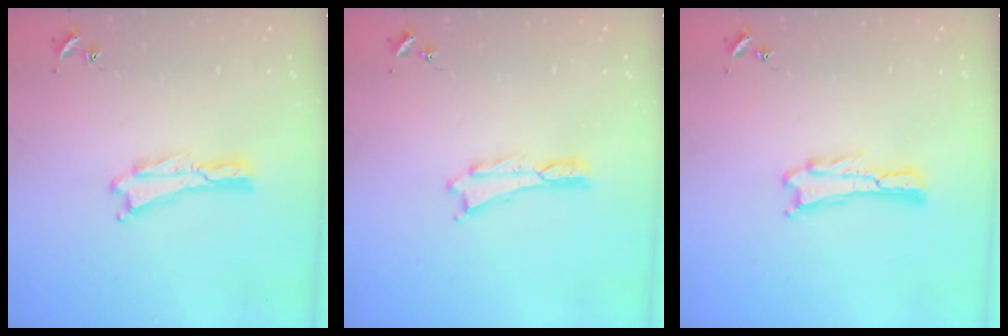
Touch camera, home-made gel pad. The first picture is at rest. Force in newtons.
{"total": 0.0}
{"total": 0.0}